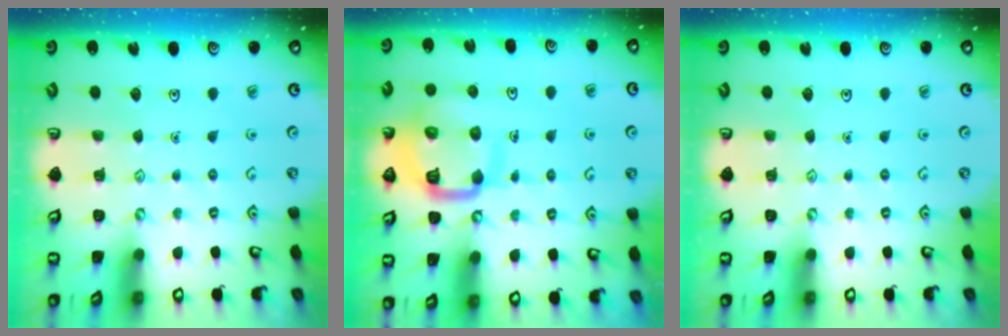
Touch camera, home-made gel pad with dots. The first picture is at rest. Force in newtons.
{"total": 12.6, "press": 12.6, "slide": 1.4}
{"total": 0.0}